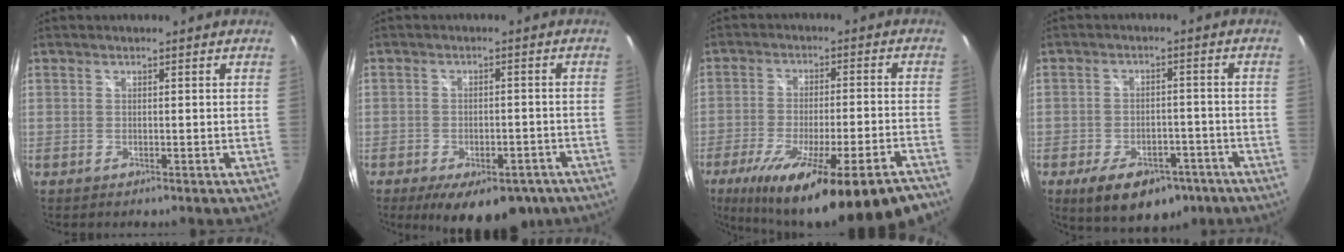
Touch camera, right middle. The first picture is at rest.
{"total": 13.4, "force": [-9.0, 6.4, 7.7], "torque": [-0.137, -0.008, -0.114]}
{"total": 23.4, "force": [-17.2, 3.5, 15.5], "torque": [-0.267, -0.067, -0.255]}
{"total": 12.9, "force": [-8.1, 7.1, 7.1], "torque": [-0.143, -0.004, -0.106]}